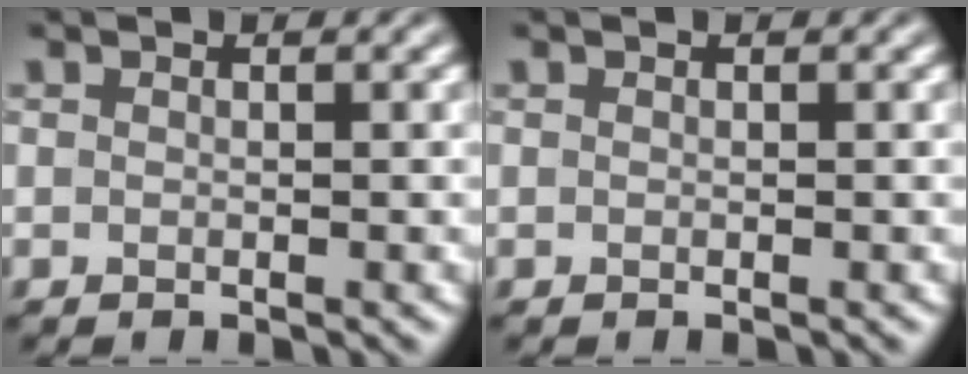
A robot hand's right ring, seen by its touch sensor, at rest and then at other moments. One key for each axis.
{"total": 0.0}